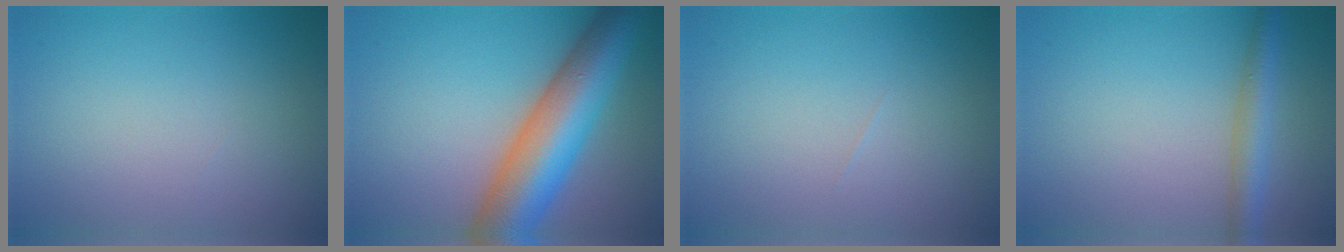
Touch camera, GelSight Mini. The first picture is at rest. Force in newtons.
{"total": 10.8, "press": 10.8, "slide": 0.3}
{"total": 0.0}
{"total": 2.9, "press": 2.9, "slide": 0.1}